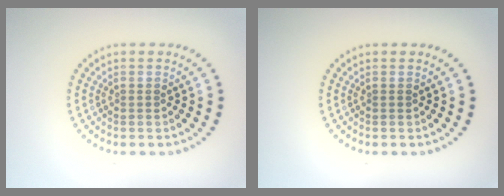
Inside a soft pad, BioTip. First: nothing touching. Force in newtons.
{"total": 0.0}